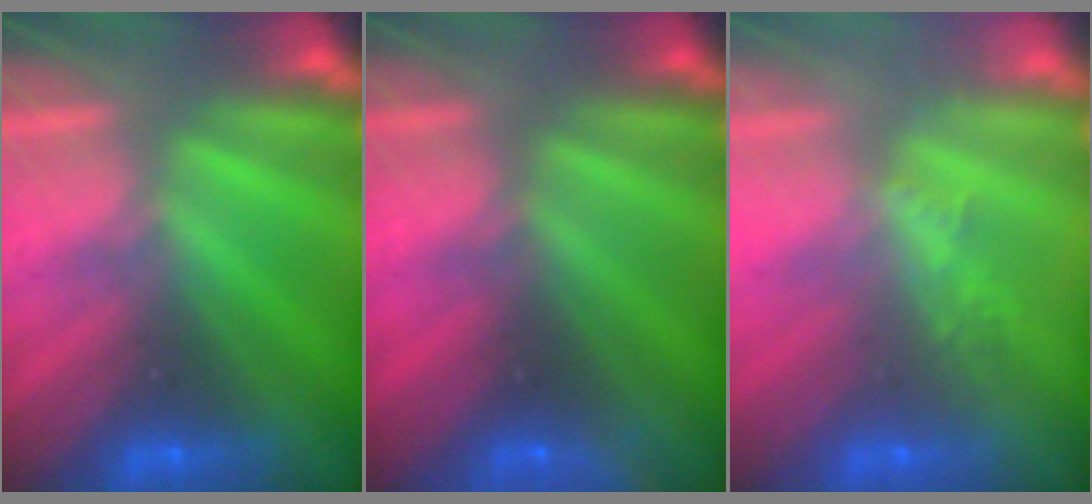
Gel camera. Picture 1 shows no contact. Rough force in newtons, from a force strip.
{"total": 2.4}
{"total": 2.2}